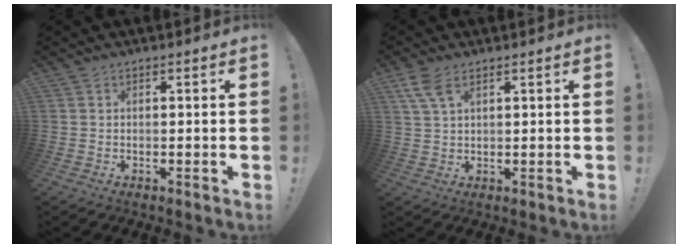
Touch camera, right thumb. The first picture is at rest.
{"total": 5.7, "force": [3.2, 2.5, 4.0], "torque": [-0.074, -0.010, 0.062]}